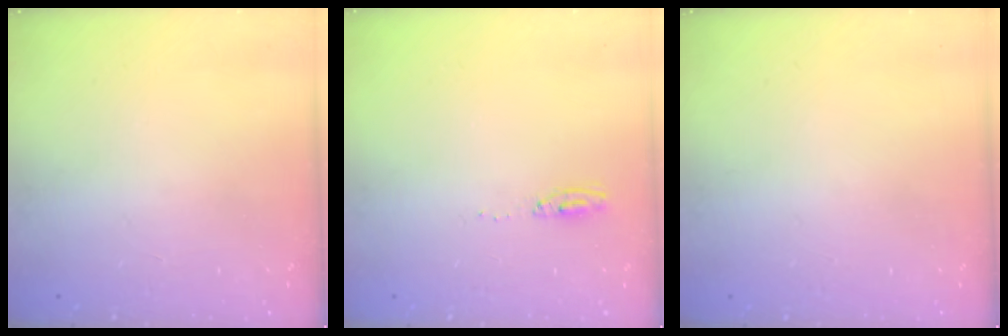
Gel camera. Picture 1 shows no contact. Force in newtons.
{"total": 4.6, "press": 4.4, "slide": 1.3}
{"total": 0.0}